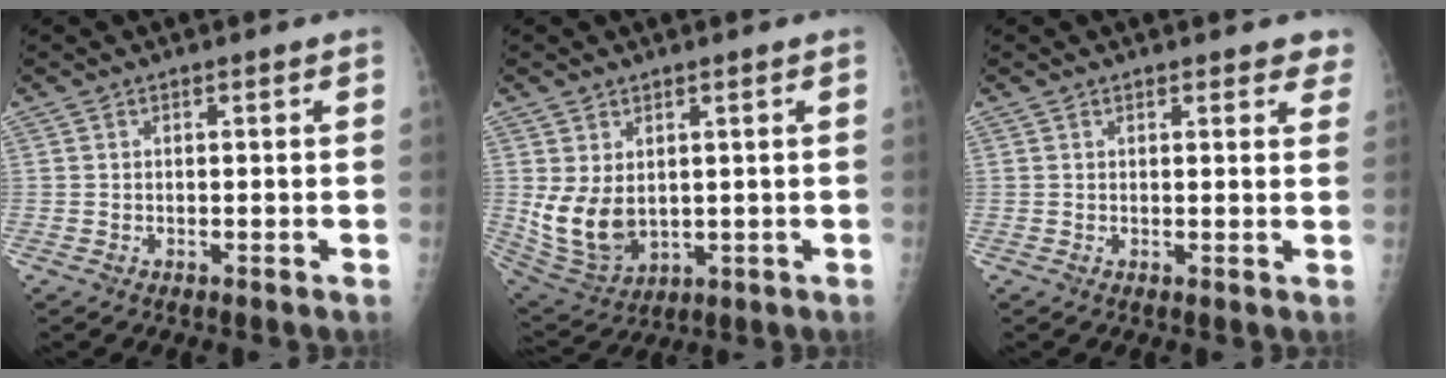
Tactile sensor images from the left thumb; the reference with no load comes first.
{"total": 9.2, "force": [1.1, 6.4, 6.5], "torque": [-0.112, -0.017, 0.047]}
{"total": 3.7, "force": [3.1, 1.4, 1.5], "torque": [0.017, -0.009, 0.026]}